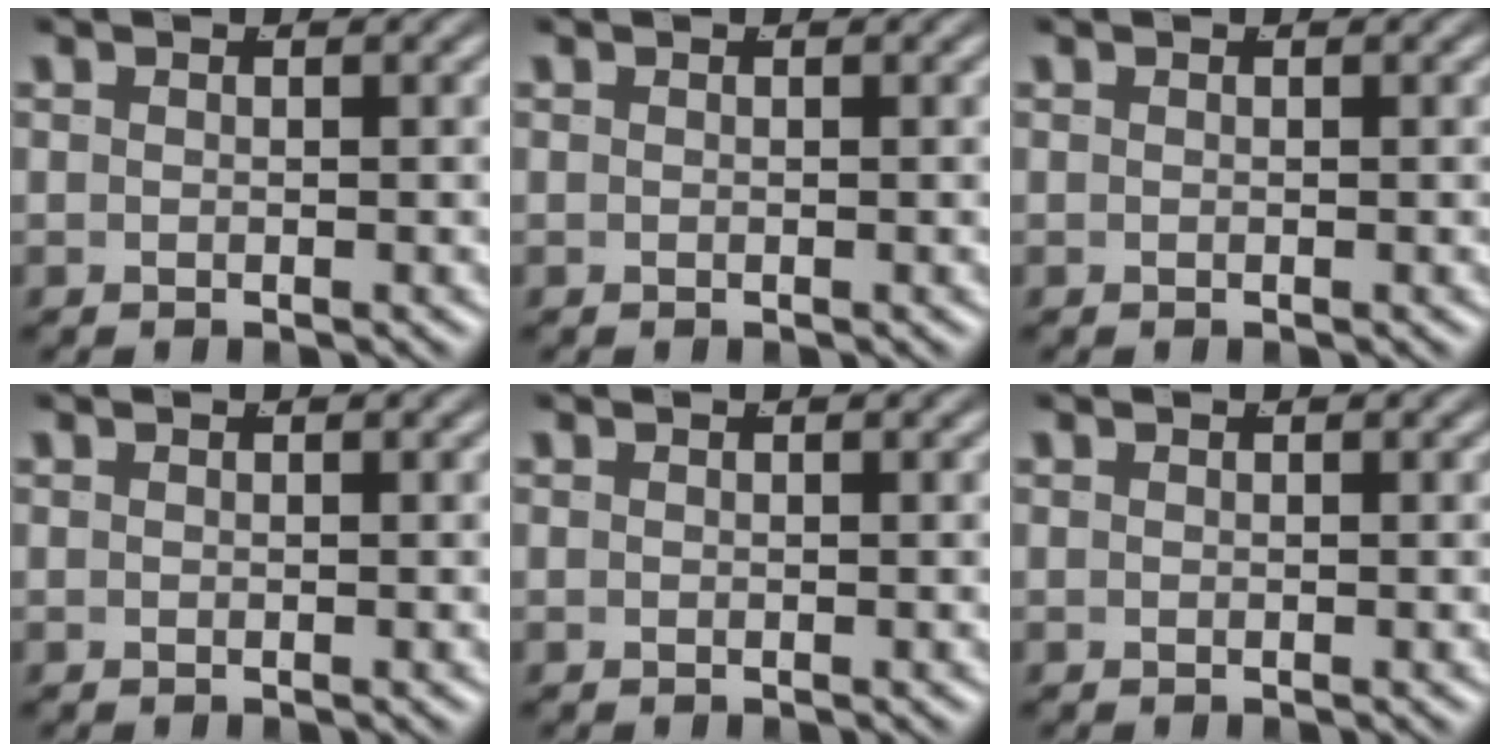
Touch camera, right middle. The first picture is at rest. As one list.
[{"total": 0.0}, {"total": 0.0}, {"total": 0.0}, {"total": 0.0}, {"total": 0.0}]